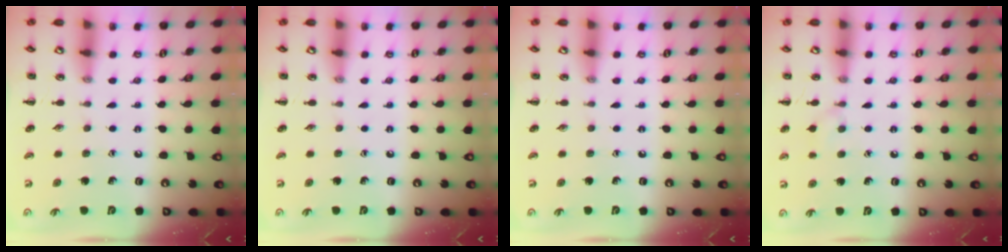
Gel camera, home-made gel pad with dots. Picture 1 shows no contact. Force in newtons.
{"total": 0.0}
{"total": 0.0}
{"total": 6.4, "press": 6.1, "slide": 2.0}